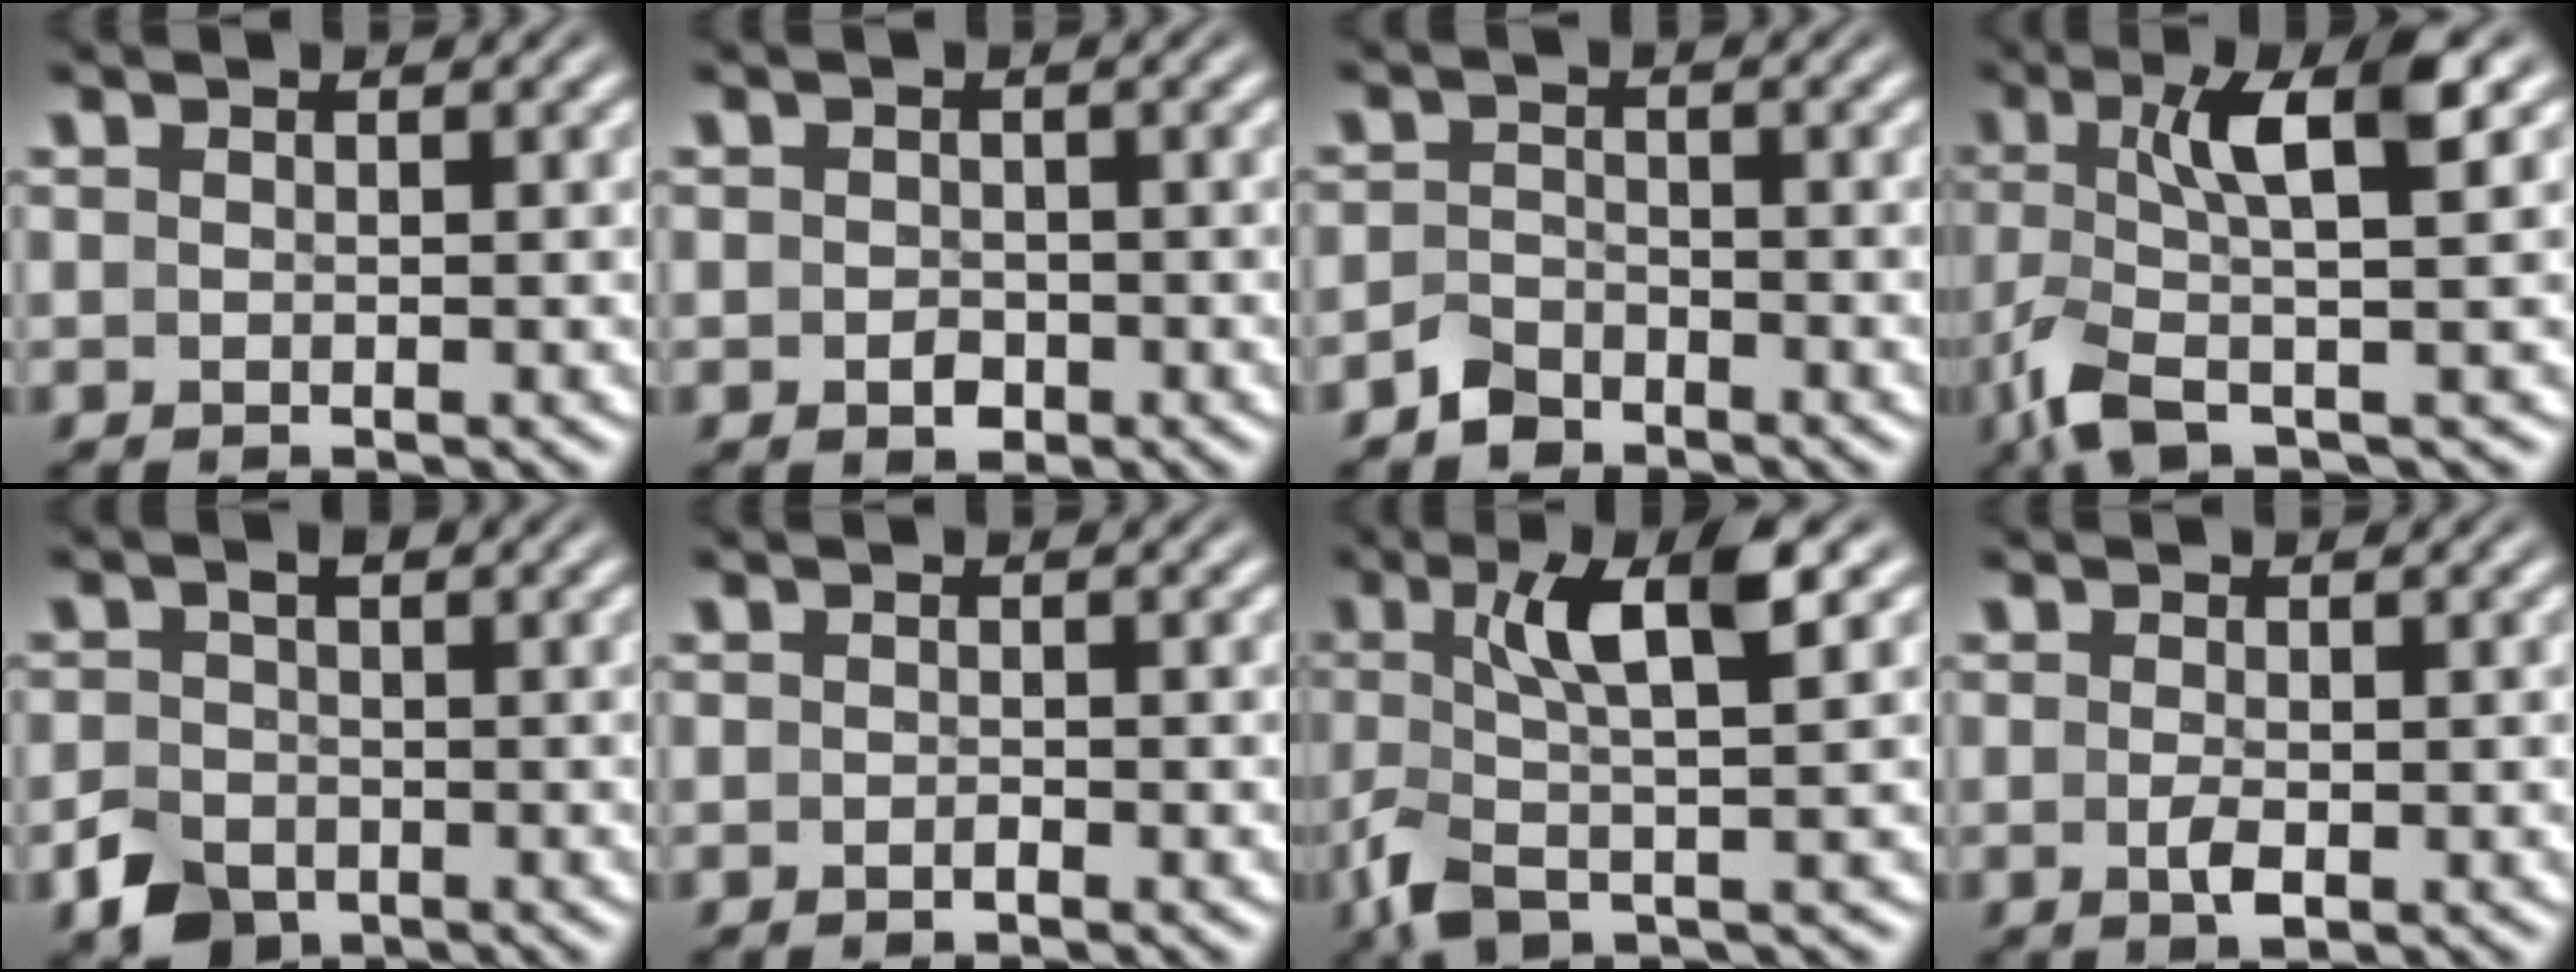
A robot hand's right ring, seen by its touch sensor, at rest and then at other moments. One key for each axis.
{"total": 1.1, "fx": -0.7, "fy": 0.7, "fz": 0.6, "tx": -0.003, "ty": -0.008, "tz": -0.006}
{"total": 2.7, "fx": -2.6, "fy": 0.8, "fz": 0.0, "tx": -0.001, "ty": -0.010, "tz": -0.044}
{"total": 6.1, "fx": -0.8, "fy": 1.4, "fz": 5.9, "tx": -0.125, "ty": -0.010, "tz": 0.001}
{"total": 3.0, "fx": -2.1, "fy": 1.8, "fz": 1.1, "tx": -0.015, "ty": -0.016, "tz": -0.034}
{"total": 0.5, "fx": -0.5, "fy": -0.1, "fz": 0.2, "tx": -0.006, "ty": 0.000, "tz": -0.009}
{"total": 5.6, "fx": -0.5, "fy": 1.6, "fz": 5.3, "tx": -0.116, "ty": -0.004, "tz": -0.001}
{"total": 1.4, "fx": -0.6, "fy": 0.2, "fz": 1.2, "tx": -0.024, "ty": -0.007, "tz": -0.006}